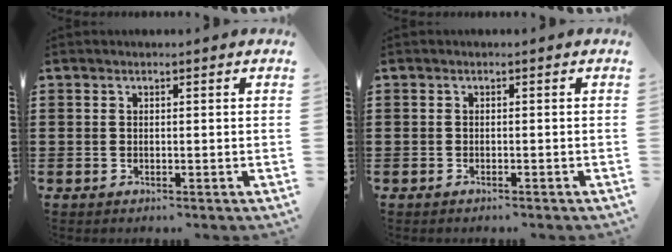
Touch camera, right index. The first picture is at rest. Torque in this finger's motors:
{"motor_torque": [-0.09, 0.15, -0.38, -0.08]}